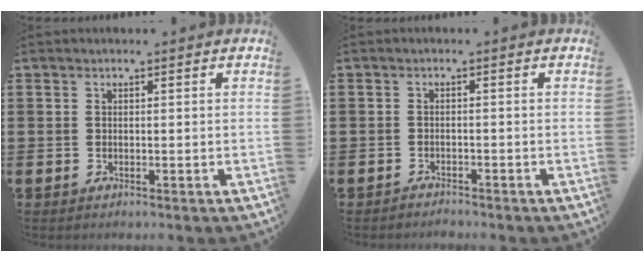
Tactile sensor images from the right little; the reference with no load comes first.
{"total": 1.1, "force": [-1.1, 0.0, -0.1], "torque": [-0.001, 0.002, -0.024]}